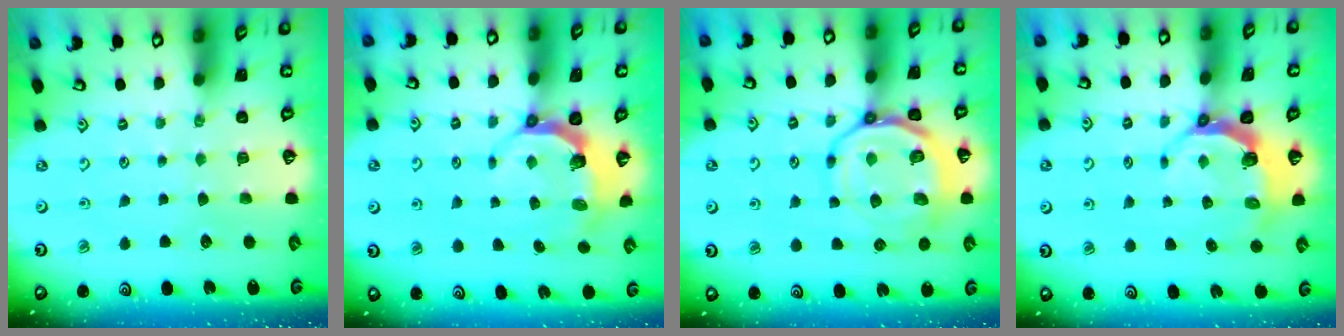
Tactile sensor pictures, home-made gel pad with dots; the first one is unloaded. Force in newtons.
{"total": 5.8, "press": 4.6, "slide": 3.4}
{"total": 15.1, "press": 14.9, "slide": 2.1}
{"total": 5.7, "press": 4.8, "slide": 3.1}